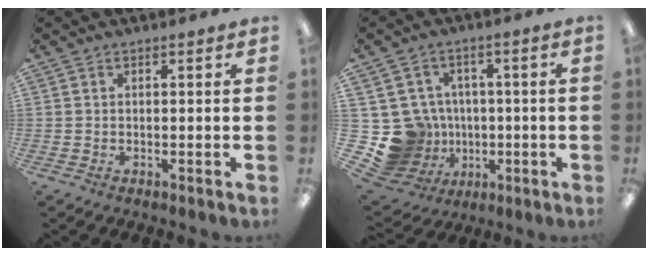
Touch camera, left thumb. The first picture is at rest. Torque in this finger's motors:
{"motor_torque": [-0.18, 0.30, 0.26, -0.32, 0.01]}